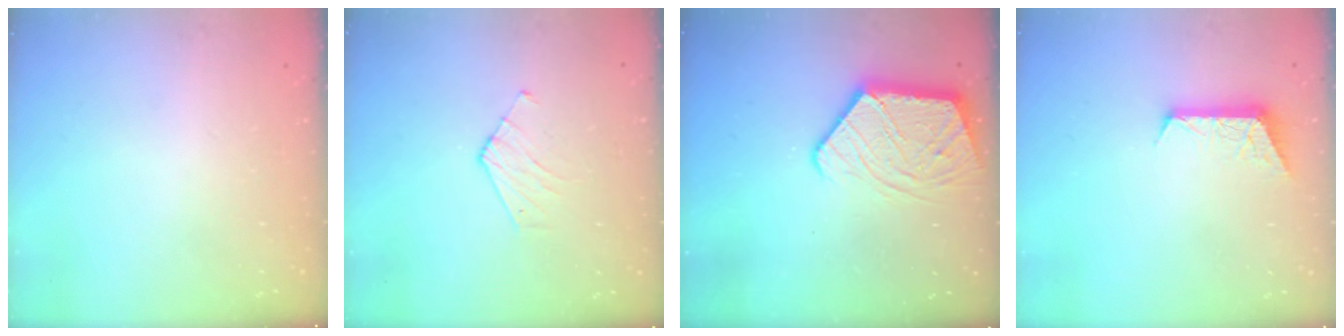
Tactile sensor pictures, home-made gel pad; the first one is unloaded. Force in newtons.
{"total": 5.2, "press": 5.2, "slide": 0.4}
{"total": 11.9, "press": 11.9, "slide": 1.0}
{"total": 7.5, "press": 7.5, "slide": 0.5}